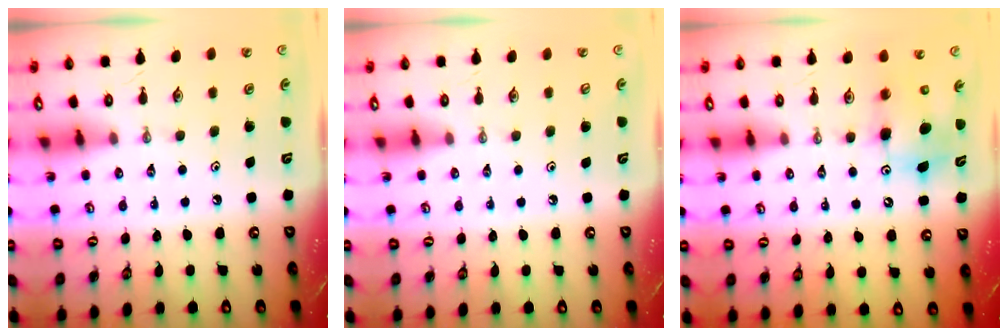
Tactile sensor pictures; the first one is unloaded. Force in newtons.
{"total": 0.7, "press": 0.1, "slide": 0.7}
{"total": 8.2, "press": 8.0, "slide": 1.7}